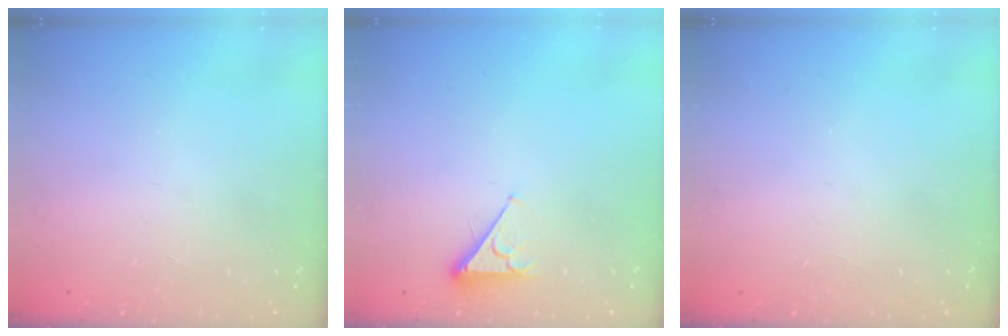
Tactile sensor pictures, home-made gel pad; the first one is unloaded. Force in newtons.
{"total": 3.5, "press": 3.5, "slide": 0.7}
{"total": 0.0}